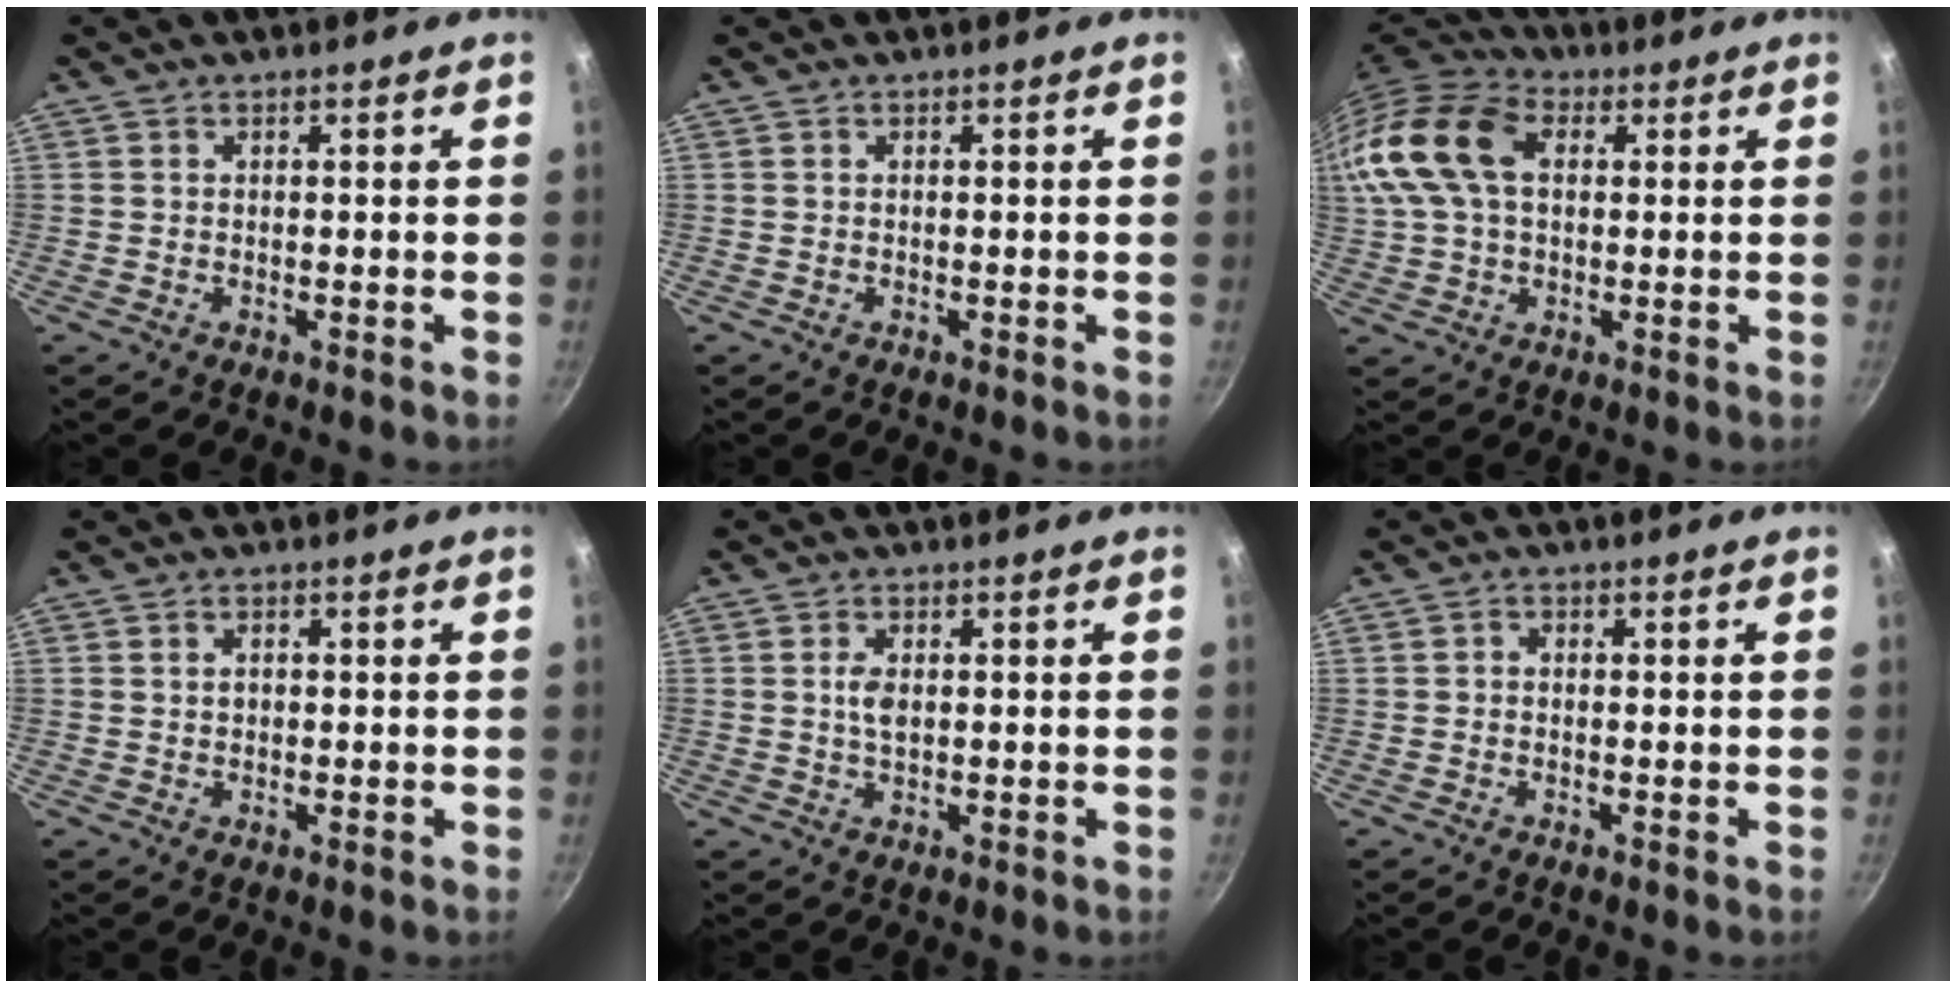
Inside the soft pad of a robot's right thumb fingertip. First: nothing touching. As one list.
[{"total": 0.0}, {"total": 16.5, "force": [3.6, 10.8, 11.9], "torque": [-0.231, 0.025, 0.052]}, {"total": 1.4, "force": [0.2, 1.1, 0.9], "torque": [-0.012, 0.005, 0.004]}, {"total": 3.0, "force": [0.4, 1.7, 2.4], "torque": [-0.040, -0.001, 0.007]}, {"total": 1.1, "force": [-0.3, 0.9, 0.6], "torque": [-0.011, 0.006, -0.006]}]